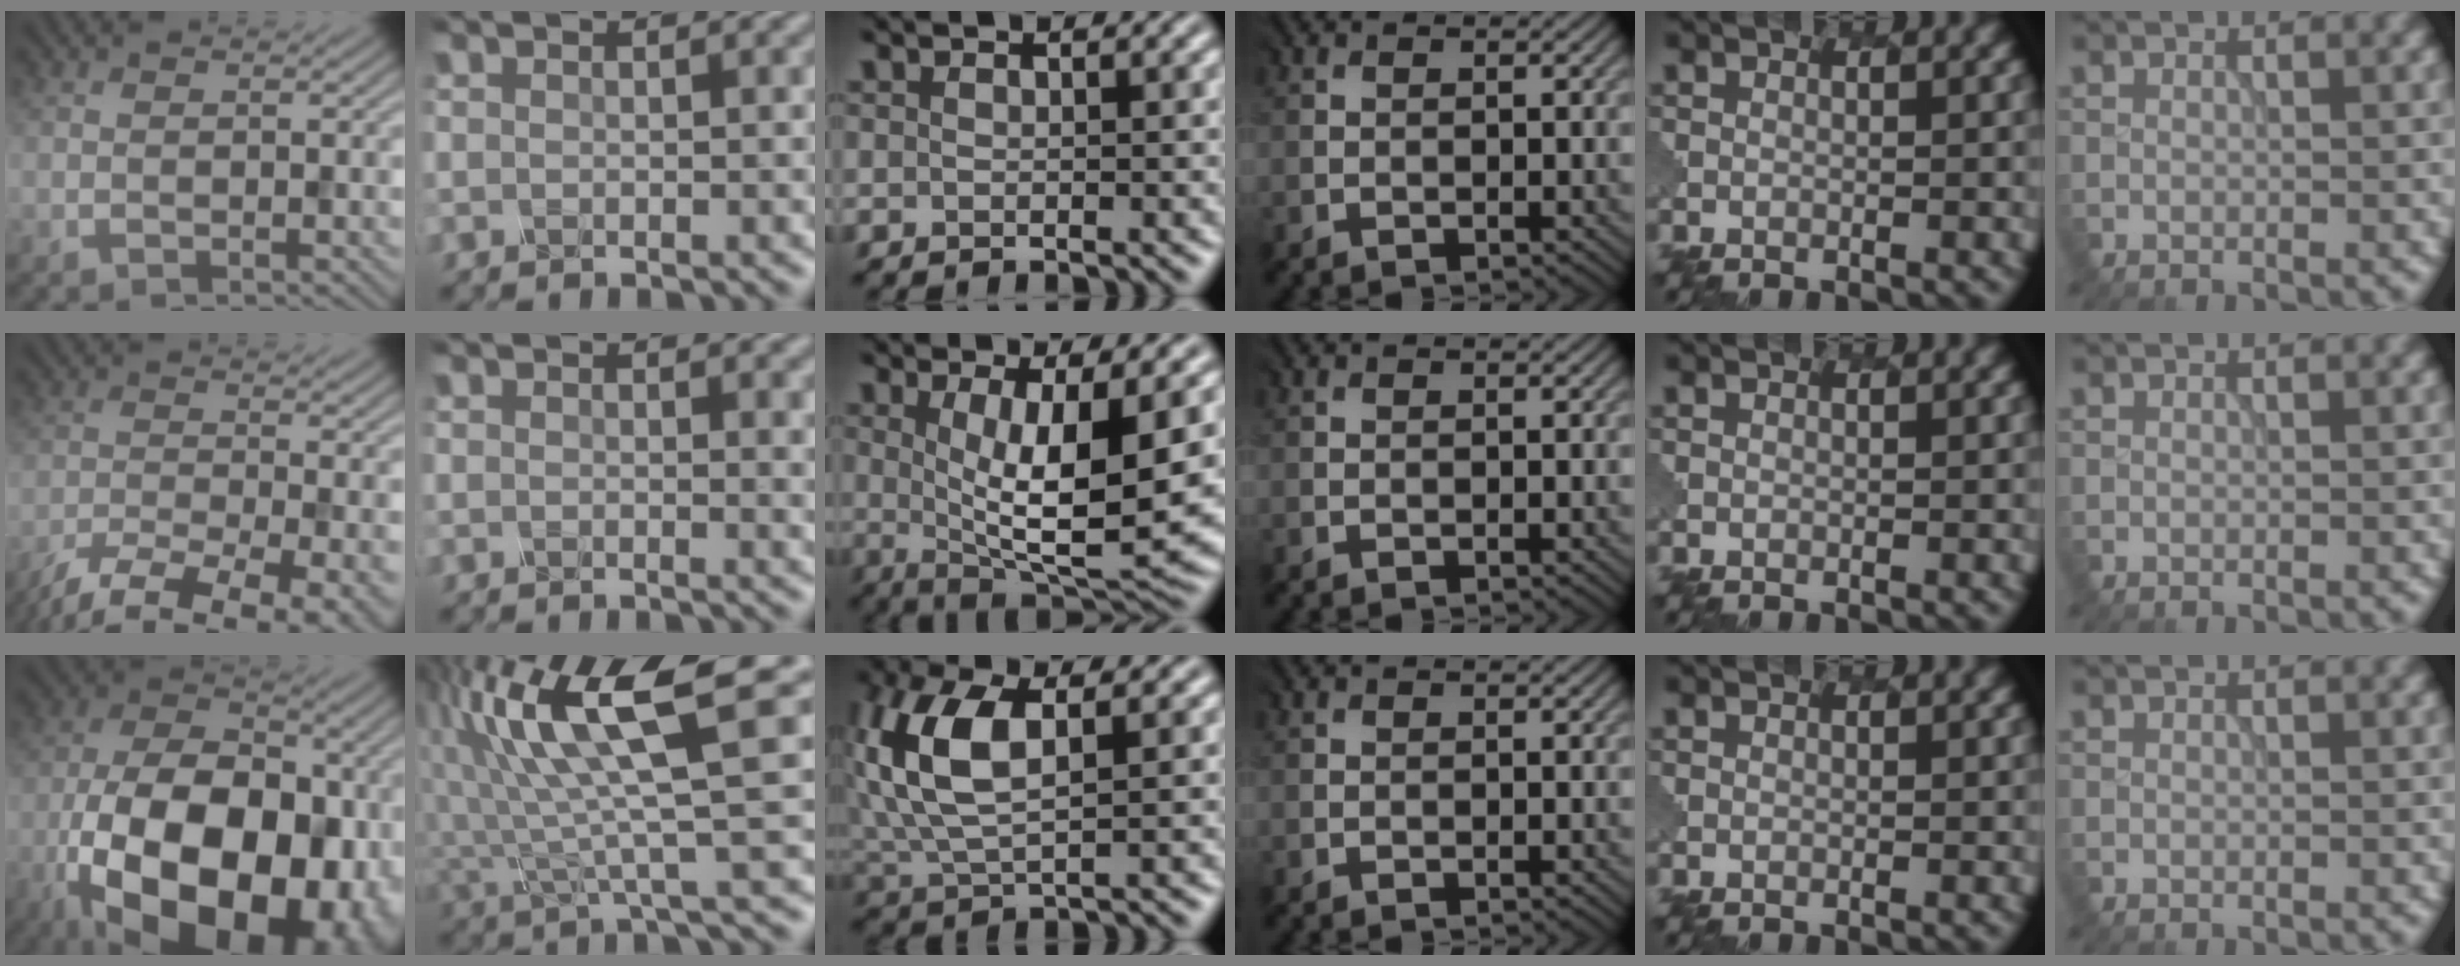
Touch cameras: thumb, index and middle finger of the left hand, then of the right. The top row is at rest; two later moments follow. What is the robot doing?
{"motion": "dispense", "object": "oil cruet"}